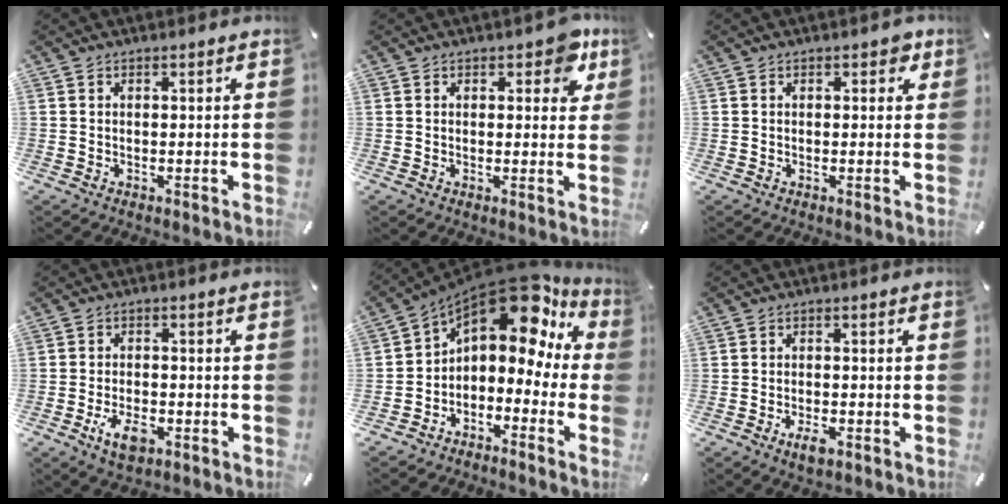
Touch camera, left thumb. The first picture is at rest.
{"total": 6.1, "force": [3.3, 3.4, 3.8], "torque": [-0.030, -0.012, 0.049]}
{"total": 2.1, "force": [0.7, 1.4, 1.3], "torque": [-0.006, -0.002, 0.005]}
{"total": 6.1, "force": [-2.9, 3.3, 4.2], "torque": [-0.082, 0.005, -0.054]}
{"total": 14.3, "force": [8.8, 7.0, 8.8], "torque": [-0.147, -0.073, 0.145]}
{"total": 3.2, "force": [-1.8, 1.5, 2.2], "torque": [-0.049, 0.002, -0.033]}